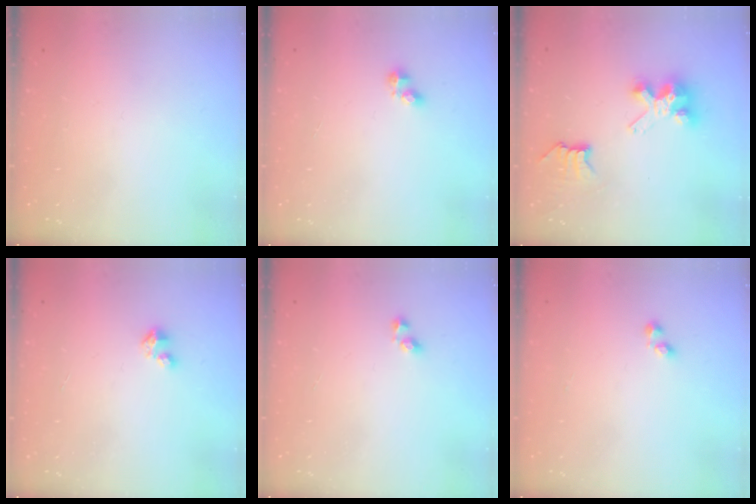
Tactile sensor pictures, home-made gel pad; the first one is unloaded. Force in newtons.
{"total": 3.6, "press": 3.5, "slide": 0.4}
{"total": 7.3, "press": 7.3, "slide": 0.2}
{"total": 1.6, "press": 1.6, "slide": 0.2}
{"total": 2.2, "press": 1.9, "slide": 1.1}
{"total": 1.6, "press": 1.5, "slide": 0.4}